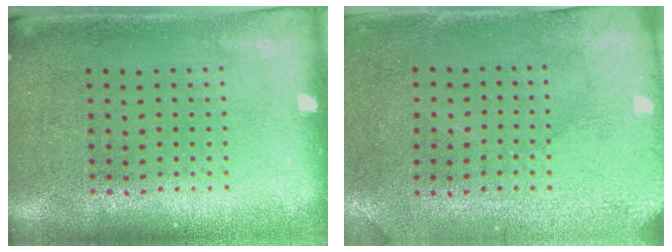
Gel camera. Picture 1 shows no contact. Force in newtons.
{"total": 3.0, "press": 2.4, "slide": 1.7}